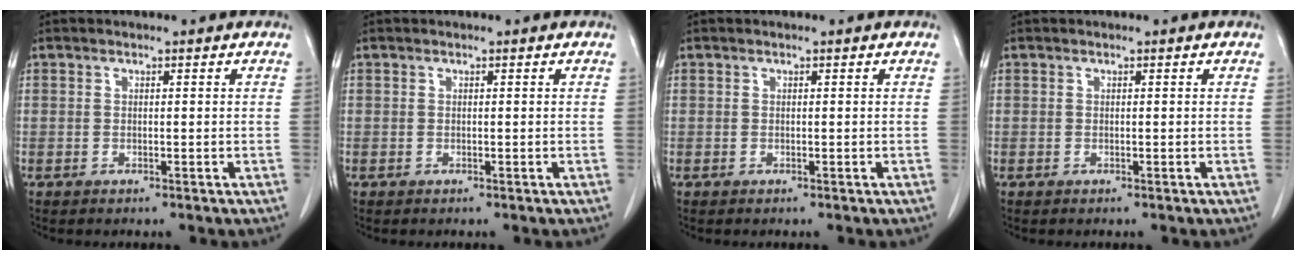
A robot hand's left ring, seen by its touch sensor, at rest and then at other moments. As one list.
[{"total": 0.0}, {"total": 0.0}, {"total": 0.0}]